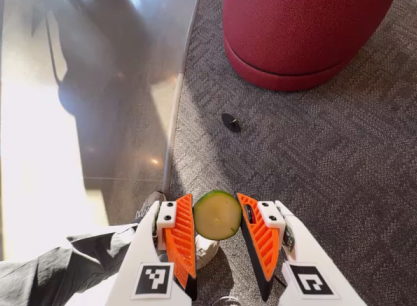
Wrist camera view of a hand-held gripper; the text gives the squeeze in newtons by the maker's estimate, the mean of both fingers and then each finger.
{"total": 9.4, "left": 9.4, "right": 9.3}